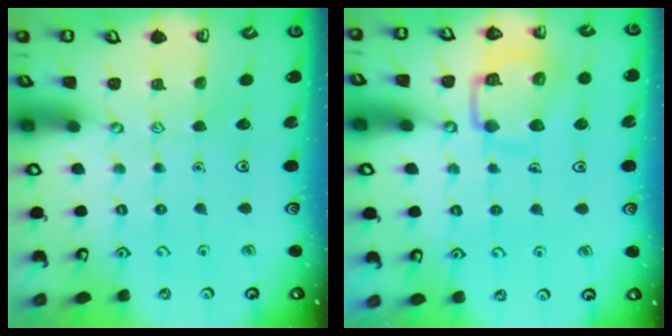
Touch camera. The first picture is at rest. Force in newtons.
{"total": 15.0, "press": 14.9, "slide": 1.5}